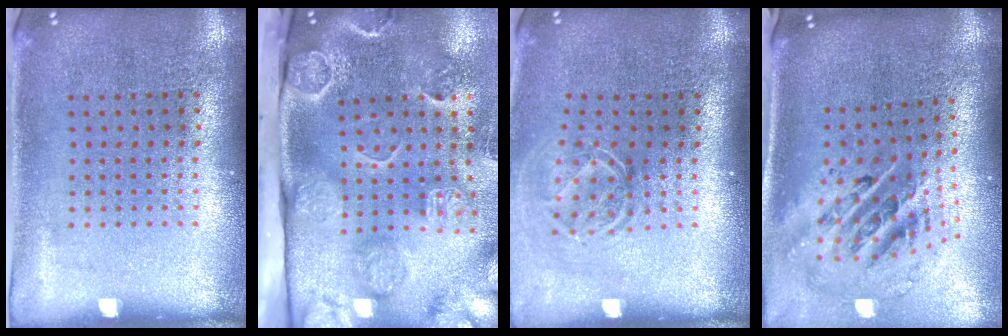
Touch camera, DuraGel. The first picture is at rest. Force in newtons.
{"total": 4.8, "press": 3.4, "slide": 3.3}
{"total": 1.7, "press": 1.3, "slide": 1.2}
{"total": 2.7, "press": 1.8, "slide": 2.0}